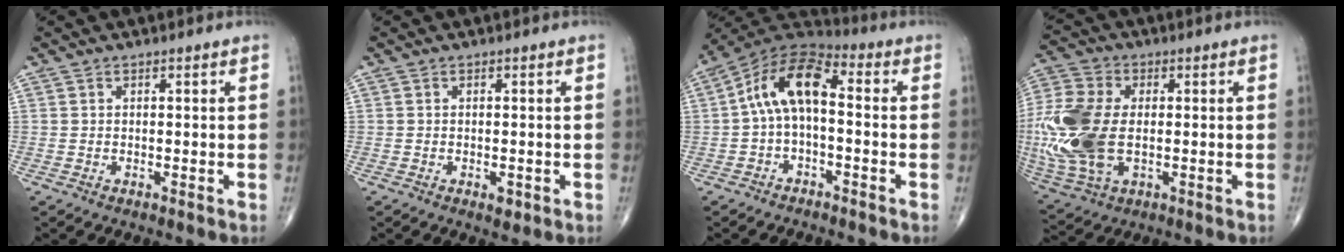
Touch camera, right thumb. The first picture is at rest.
{"total": 1.8, "force": [-0.6, 0.8, 1.4], "torque": [-0.016, -0.001, -0.008]}
{"total": 11.5, "force": [0.1, 5.9, 9.9], "torque": [-0.169, 0.045, -0.013]}
{"total": 19.9, "force": [-1.1, 12.0, 15.8], "torque": [-0.392, -0.008, -0.013]}